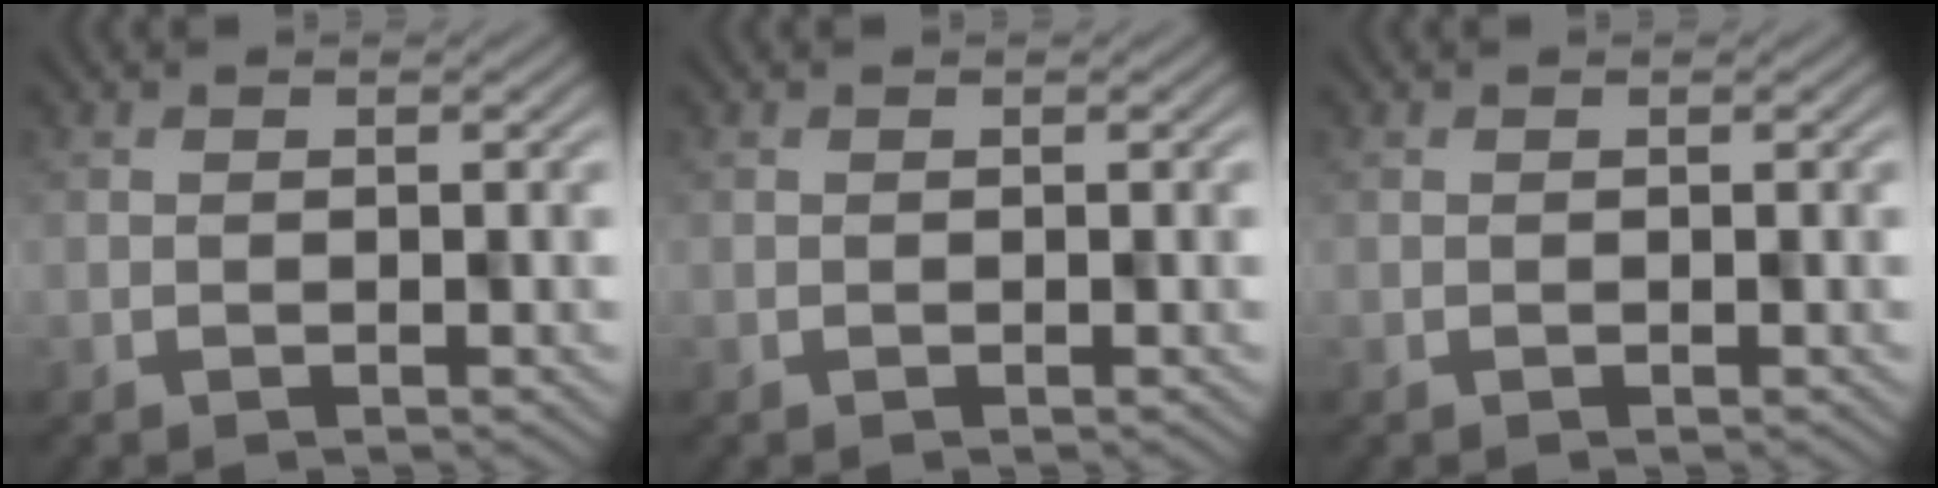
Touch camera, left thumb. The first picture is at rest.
{"total": 0.0}
{"total": 0.0}